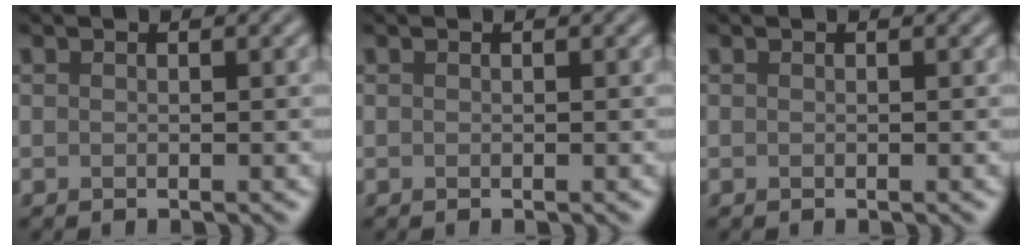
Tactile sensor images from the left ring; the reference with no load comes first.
{"total": 0.0}
{"total": 0.0}